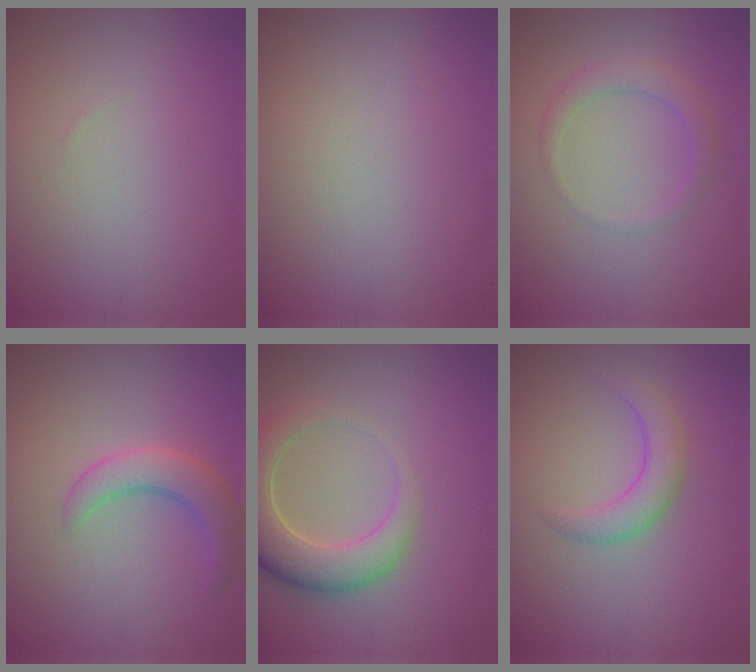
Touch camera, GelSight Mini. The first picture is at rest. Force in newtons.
{"total": 0.0}
{"total": 2.2, "press": 2.2, "slide": 0.1}
{"total": 3.6, "press": 3.6, "slide": 0.1}
{"total": 6.0, "press": 6.0, "slide": 0.5}
{"total": 2.8, "press": 2.8, "slide": 0.2}